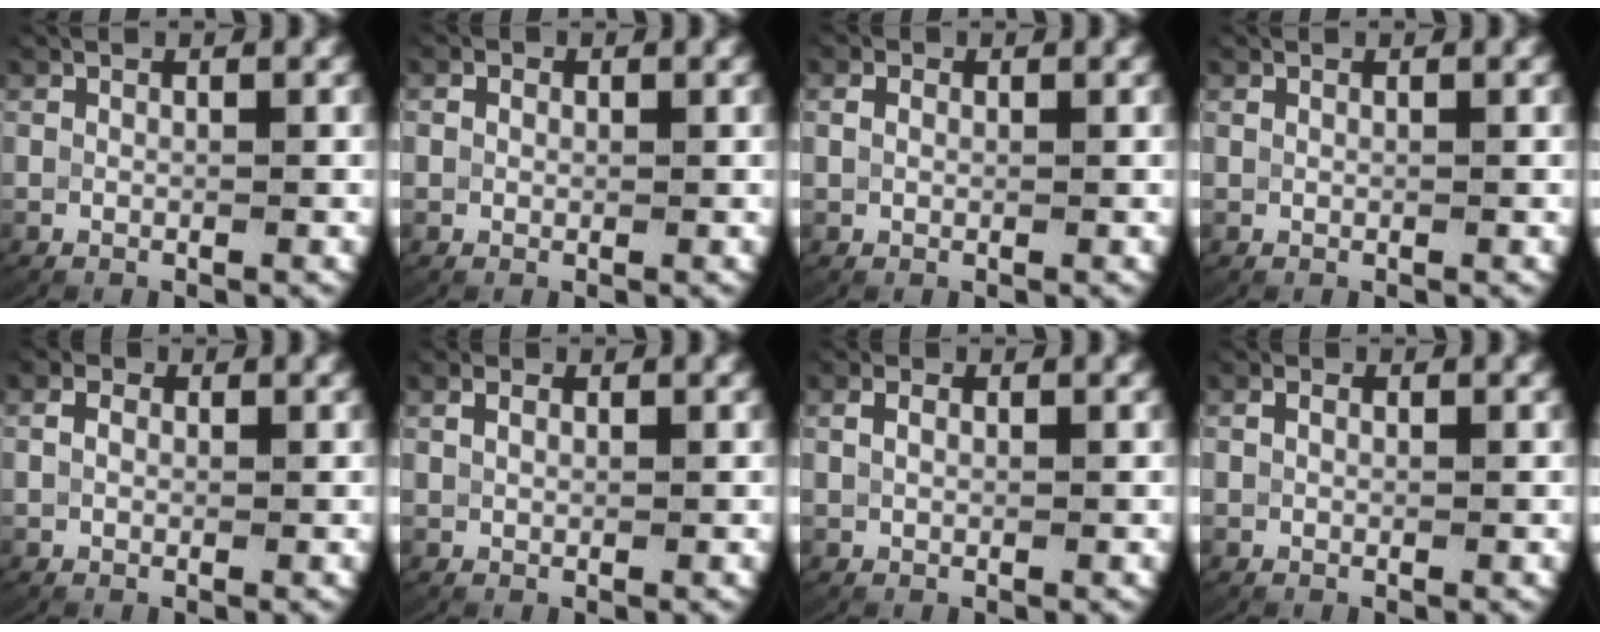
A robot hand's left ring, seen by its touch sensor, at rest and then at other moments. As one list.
[{"total": 1.0, "force": [0.3, 0.8, 0.4], "torque": [-0.009, -0.006, 0.009]}, {"total": 1.1, "force": [0.3, 0.8, 0.6], "torque": [-0.012, -0.004, 0.012]}, {"total": 0.0}, {"total": 1.4, "force": [0.4, 1.1, 0.8], "torque": [-0.015, -0.001, 0.008]}, {"total": 0.9, "force": [0.6, 0.5, 0.6], "torque": [-0.012, -0.002, 0.017]}, {"total": 1.1, "force": [0.4, 0.7, 0.8], "torque": [-0.015, -0.001, 0.013]}, {"total": 0.8, "force": [0.3, 0.5, 0.5], "torque": [-0.012, -0.004, 0.010]}]